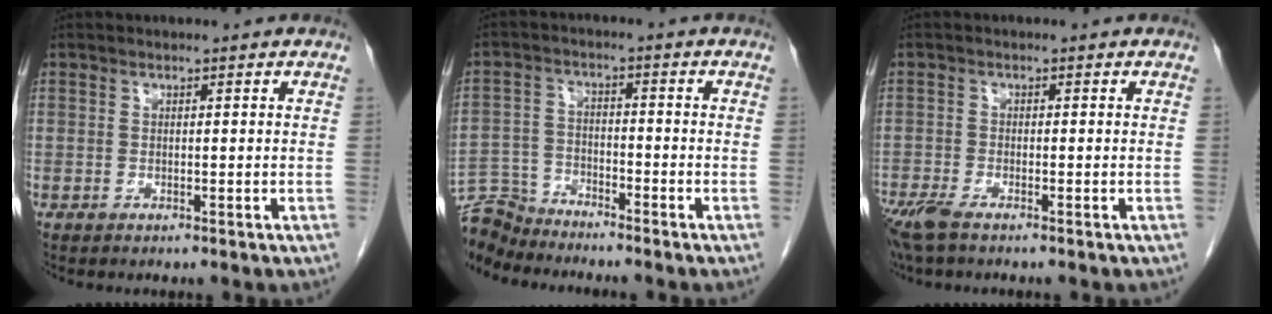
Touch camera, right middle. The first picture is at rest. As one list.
[{"total": 7.6, "force": [-7.6, 0.6, 0.2], "torque": [-0.008, -0.001, -0.145]}, {"total": 4.6, "force": [-3.5, 0.9, 2.9], "torque": [-0.064, -0.015, -0.066]}]